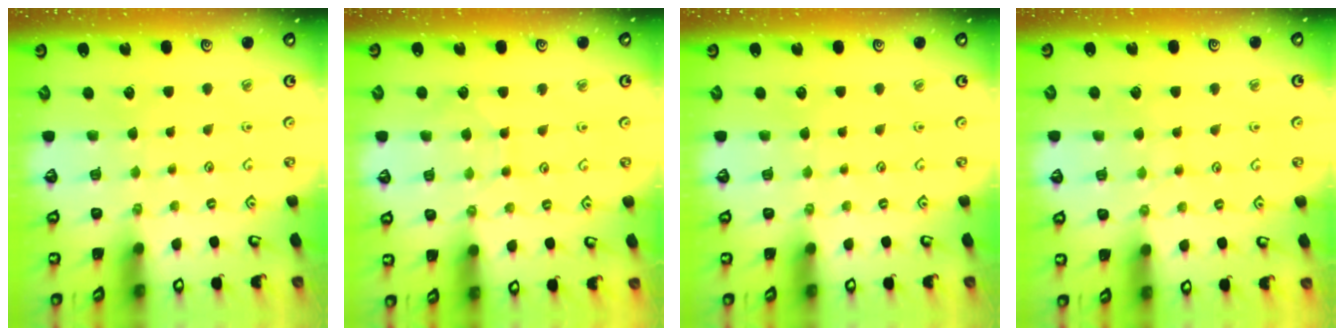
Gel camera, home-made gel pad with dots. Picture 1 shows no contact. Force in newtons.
{"total": 4.8, "press": 4.8, "slide": 0.4}
{"total": 0.0}
{"total": 3.9, "press": 3.8, "slide": 0.6}